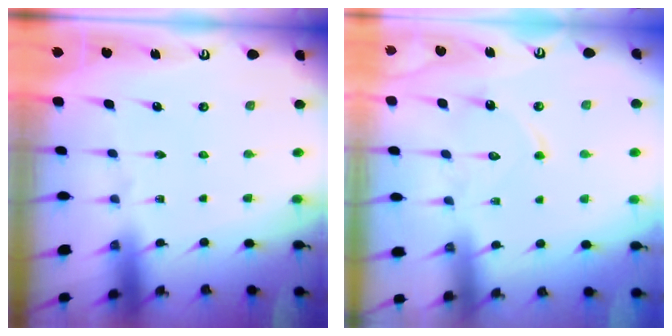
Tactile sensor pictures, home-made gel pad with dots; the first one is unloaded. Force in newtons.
{"total": 8.4, "press": 8.3, "slide": 0.5}